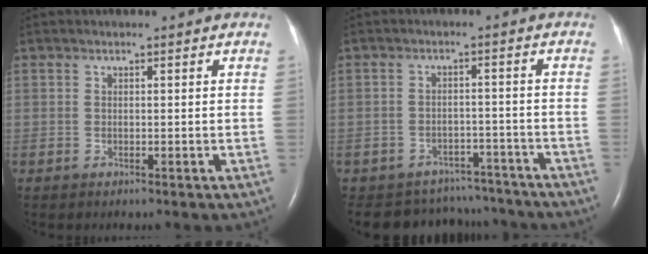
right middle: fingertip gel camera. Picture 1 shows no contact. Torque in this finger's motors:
{"motor_torque": [0.85, -0.98, 0.10, 0.02]}